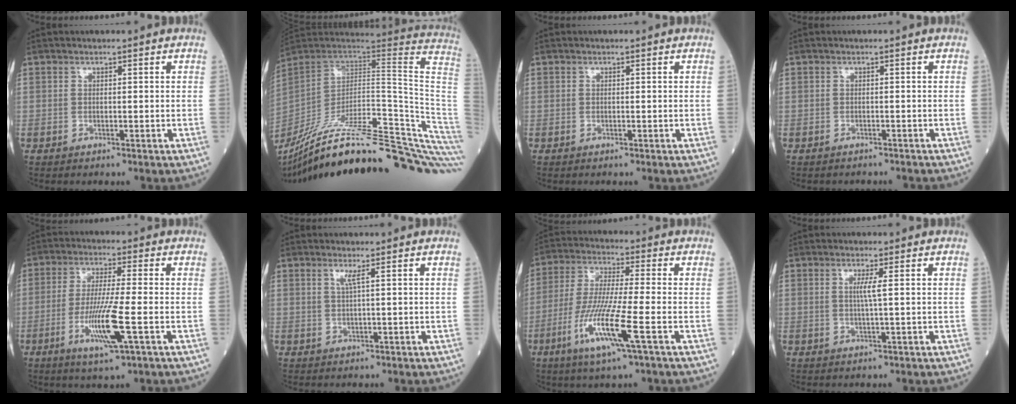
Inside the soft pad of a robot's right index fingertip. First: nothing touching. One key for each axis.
{"total": 39.6, "fx": -32.4, "fy": 2.1, "fz": 22.7, "tx": -0.226, "ty": -0.055, "tz": -0.458}
{"total": 0.0}
{"total": 2.7, "fx": -2.5, "fy": 1.1, "fz": 0.1, "tx": -0.002, "ty": 0.001, "tz": -0.036}
{"total": 8.9, "fx": -2.9, "fy": -0.3, "fz": 8.4, "tx": -0.168, "ty": -0.017, "tz": -0.056}
{"total": 1.3, "fx": 0.6, "fy": -0.5, "fz": 1.1, "tx": -0.030, "ty": -0.003, "tz": 0.013}
{"total": 11.3, "fx": -4.5, "fy": -0.3, "fz": 10.4, "tx": -0.215, "ty": -0.023, "tz": -0.090}
{"total": 2.0, "fx": 0.3, "fy": -0.6, "fz": 1.8, "tx": -0.040, "ty": -0.003, "tz": 0.006}